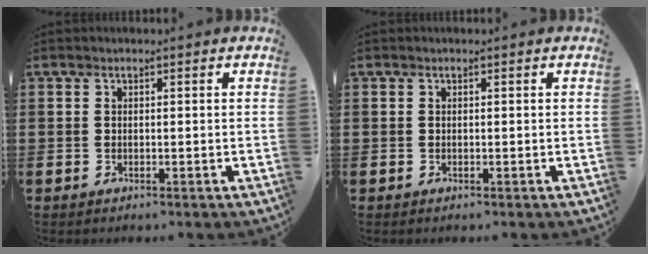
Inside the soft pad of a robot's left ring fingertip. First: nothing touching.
{"total": 0.0}